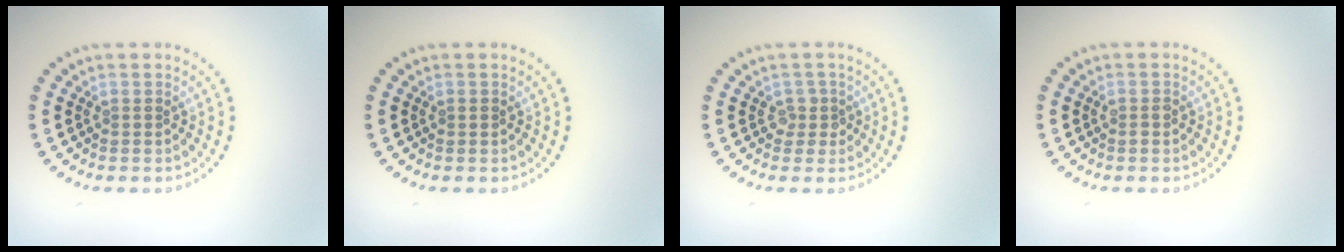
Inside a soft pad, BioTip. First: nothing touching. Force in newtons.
{"total": 0.5, "press": 0.5, "slide": 0.1}
{"total": 1.3, "press": 1.1, "slide": 0.7}
{"total": 0.7, "press": 0.7, "slide": 0.3}